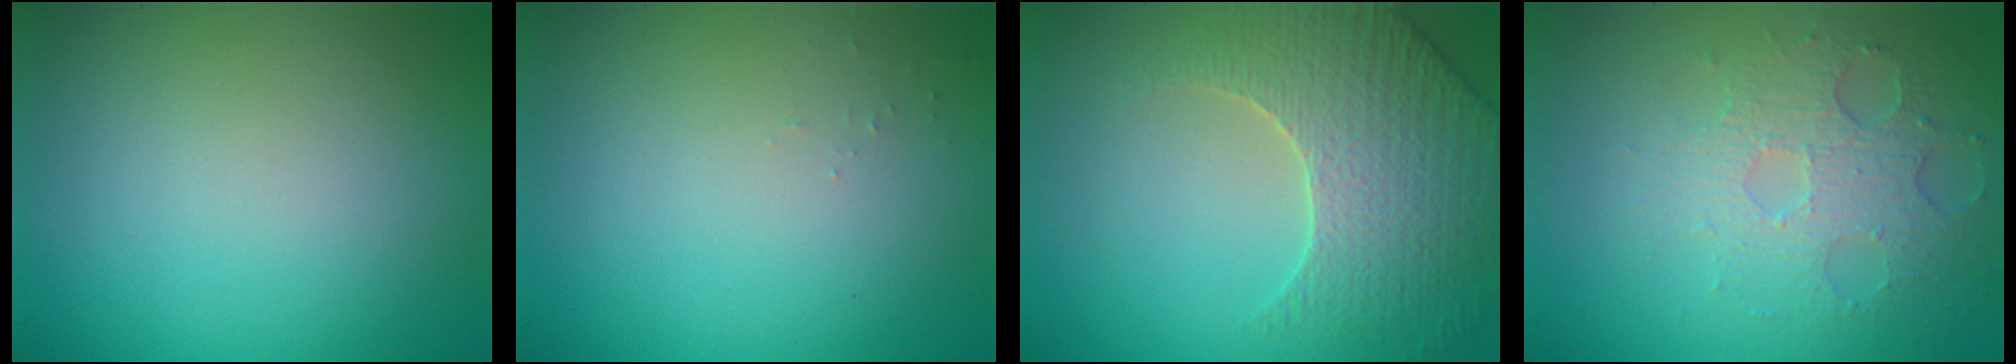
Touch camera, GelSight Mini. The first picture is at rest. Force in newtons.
{"total": 0.5, "press": 0.5, "slide": 0.2}
{"total": 5.1, "press": 4.9, "slide": 1.6}
{"total": 3.6, "press": 3.2, "slide": 1.6}